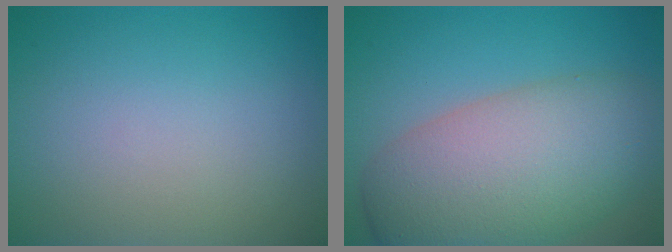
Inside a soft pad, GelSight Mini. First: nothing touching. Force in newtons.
{"total": 10.3, "press": 10.3, "slide": 0.5}